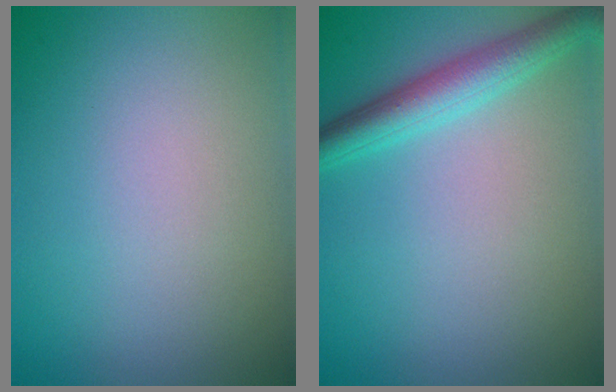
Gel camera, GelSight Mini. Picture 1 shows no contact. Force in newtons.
{"total": 3.7, "press": 3.7, "slide": 0.2}